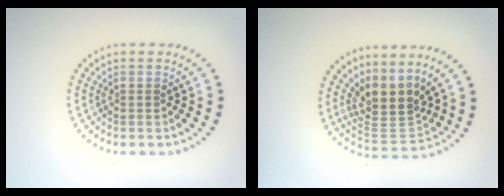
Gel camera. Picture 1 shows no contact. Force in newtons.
{"total": 4.1, "press": 3.1, "slide": 2.8}